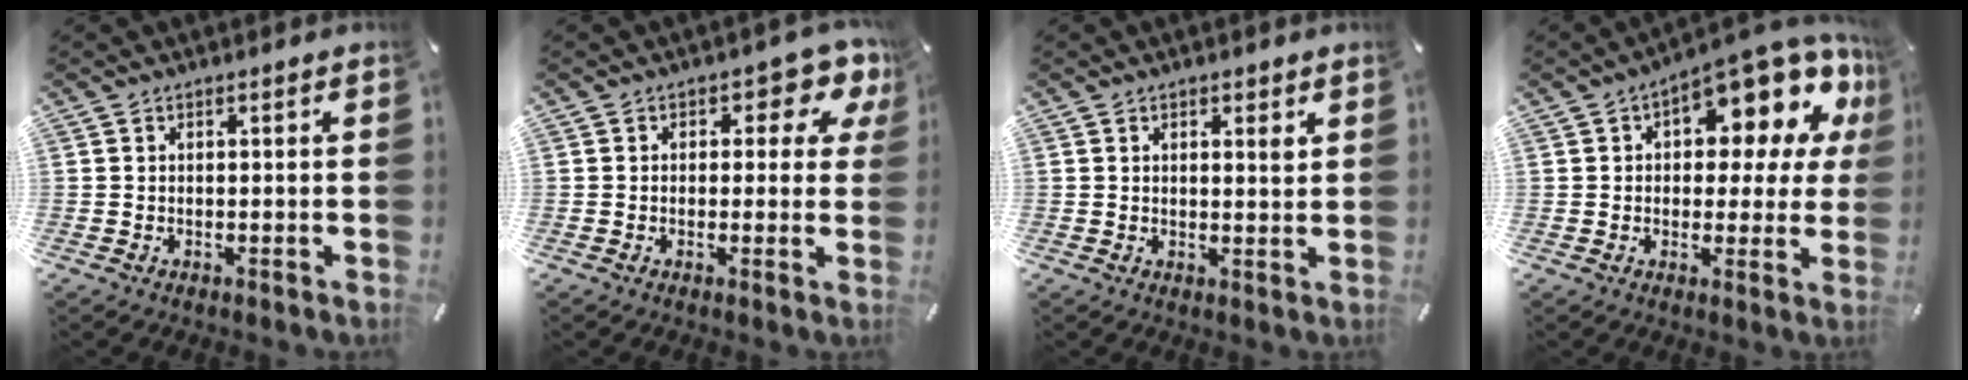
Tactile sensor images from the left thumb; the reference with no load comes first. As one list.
[{"total": 6.0, "force": [2.8, 3.5, 4.0], "torque": [-0.041, -0.015, 0.039]}, {"total": 2.2, "force": [1.4, 0.9, 1.5], "torque": [-0.015, -0.008, 0.021]}, {"total": 13.9, "force": [8.4, 5.8, 9.4], "torque": [-0.121, -0.074, 0.136]}]